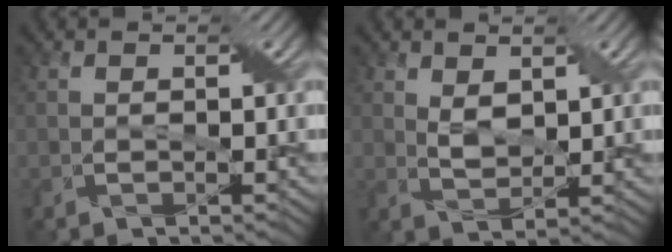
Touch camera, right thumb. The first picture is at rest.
{"total": 2.7, "force": [1.4, 1.5, 1.9], "torque": [-0.046, -0.006, 0.030]}